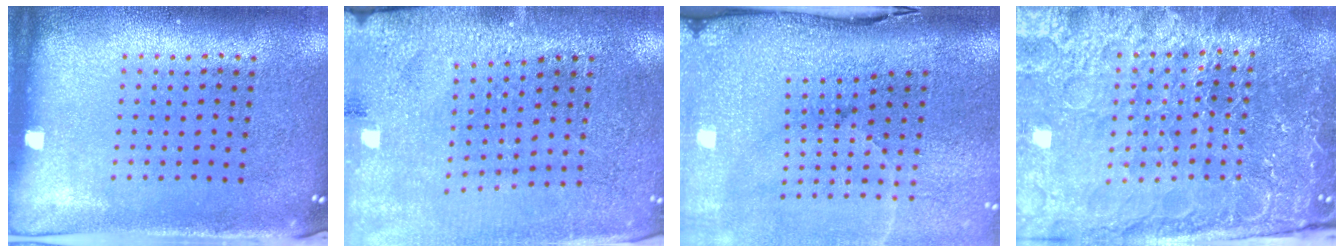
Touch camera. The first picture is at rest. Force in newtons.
{"total": 2.8, "press": 2.8, "slide": 0.1}
{"total": 5.0, "press": 3.9, "slide": 3.1}
{"total": 5.6, "press": 5.1, "slide": 2.3}